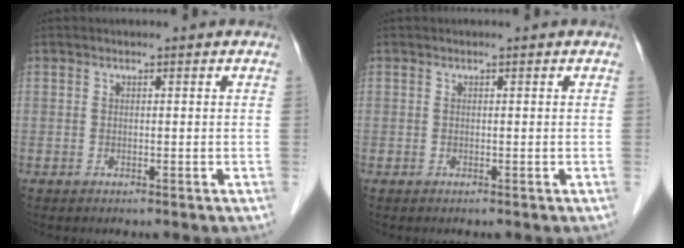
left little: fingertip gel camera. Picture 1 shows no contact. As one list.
[{"total": 0.0}]